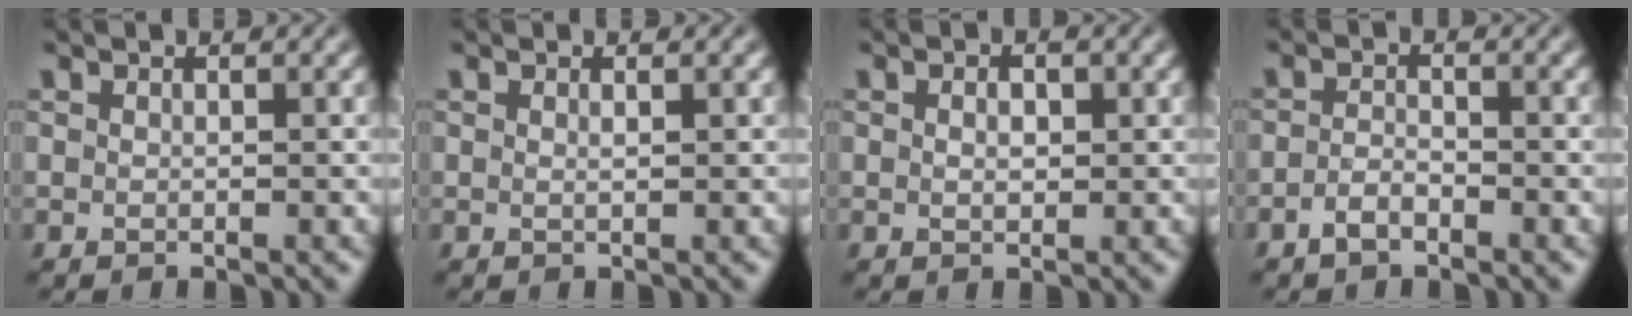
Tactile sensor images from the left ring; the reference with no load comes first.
{"total": 0.7, "force": [0.2, 0.2, 0.6], "torque": [-0.007, 0.001, 0.001]}
{"total": 1.6, "force": [0.2, 0.9, 1.3], "torque": [-0.019, -0.003, 0.007]}
{"total": 1.7, "force": [-1.1, 0.7, 1.1], "torque": [-0.025, 0.002, -0.026]}